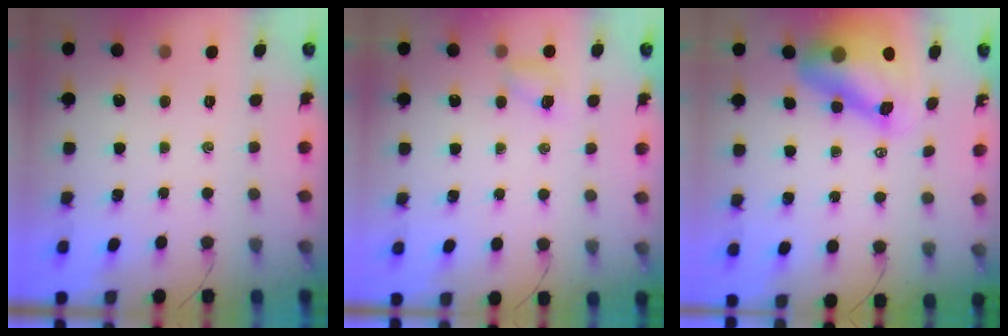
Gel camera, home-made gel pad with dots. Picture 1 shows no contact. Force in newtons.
{"total": 4.9, "press": 4.7, "slide": 1.3}
{"total": 11.2, "press": 10.7, "slide": 3.5}